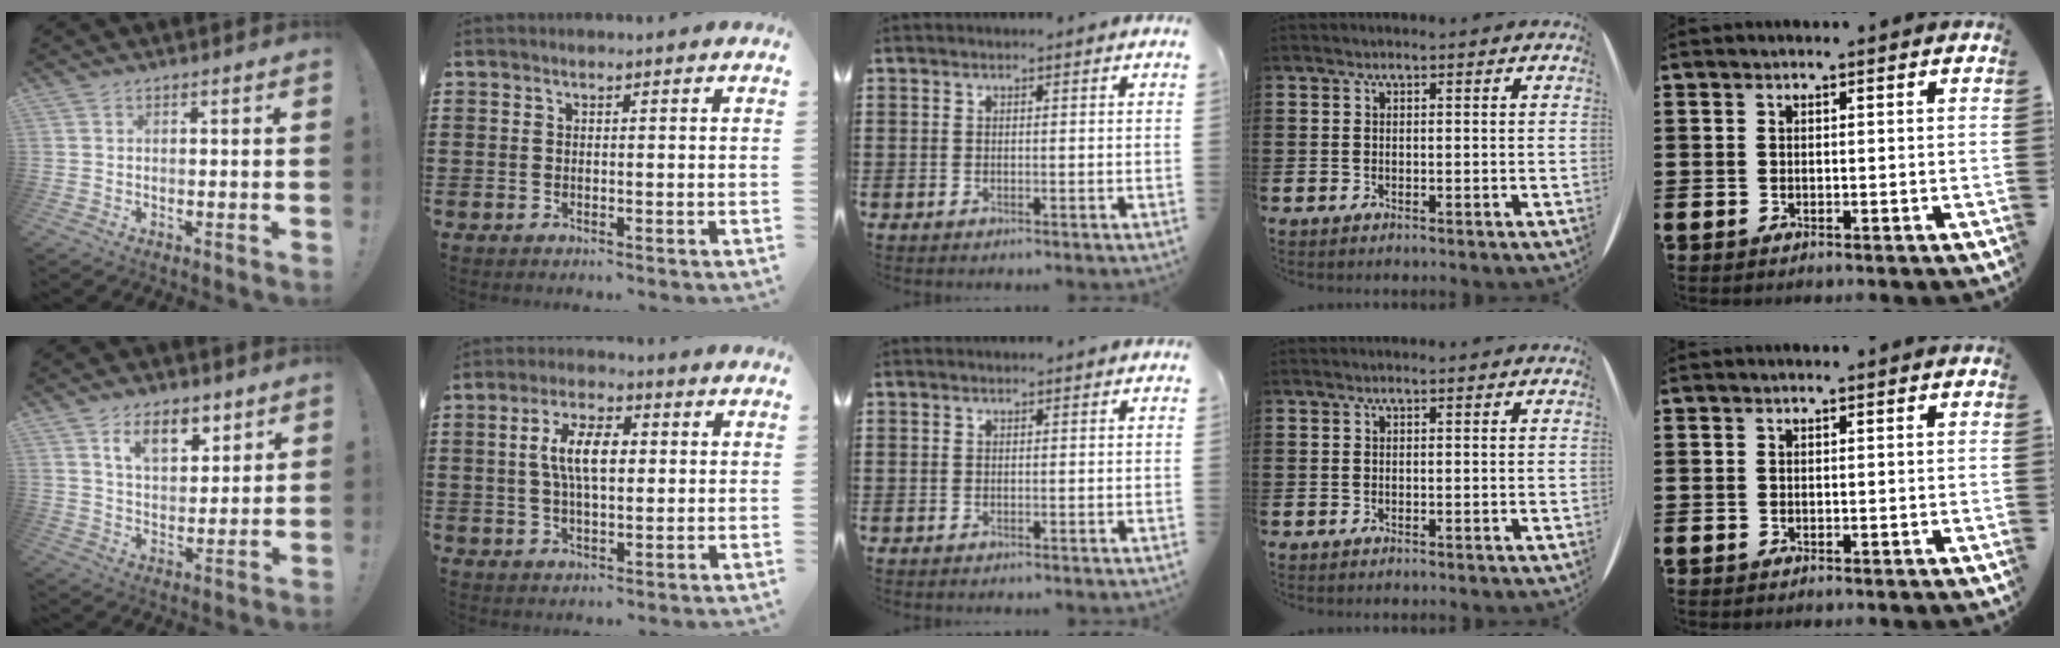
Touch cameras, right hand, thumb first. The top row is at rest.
{"thumb": {"total": 10.3, "force": [6.1, 5.4, 6.3], "torque": [-0.094, -0.021, 0.110]}, "index": {"total": 6.8, "force": [0.6, 2.8, 6.2], "torque": [-0.130, 0.008, 0.006]}}